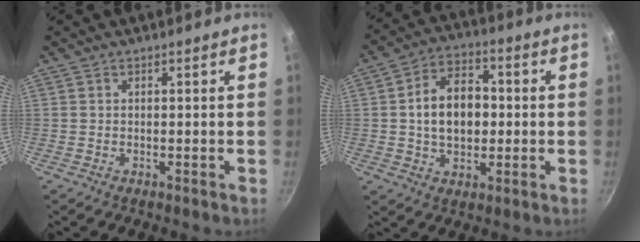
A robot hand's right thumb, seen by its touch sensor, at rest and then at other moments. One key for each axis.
{"total": 12.0, "fx": 0.2, "fy": 8.3, "fz": 8.8, "tx": -0.114, "ty": 0.020, "tz": -0.004}